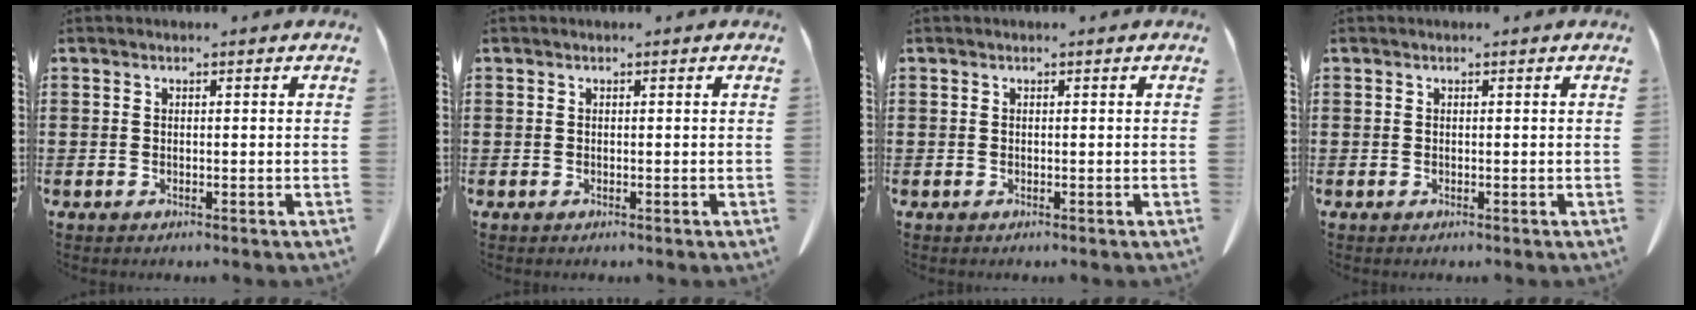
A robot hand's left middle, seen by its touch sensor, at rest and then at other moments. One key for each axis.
{"total": 0.0}
{"total": 0.0}
{"total": 0.0}